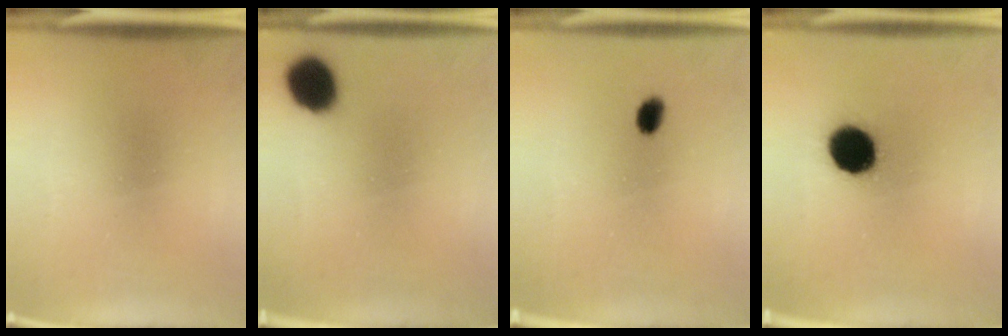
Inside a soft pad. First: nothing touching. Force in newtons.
{"total": 12.1}
{"total": 2.4}
{"total": 11.8}